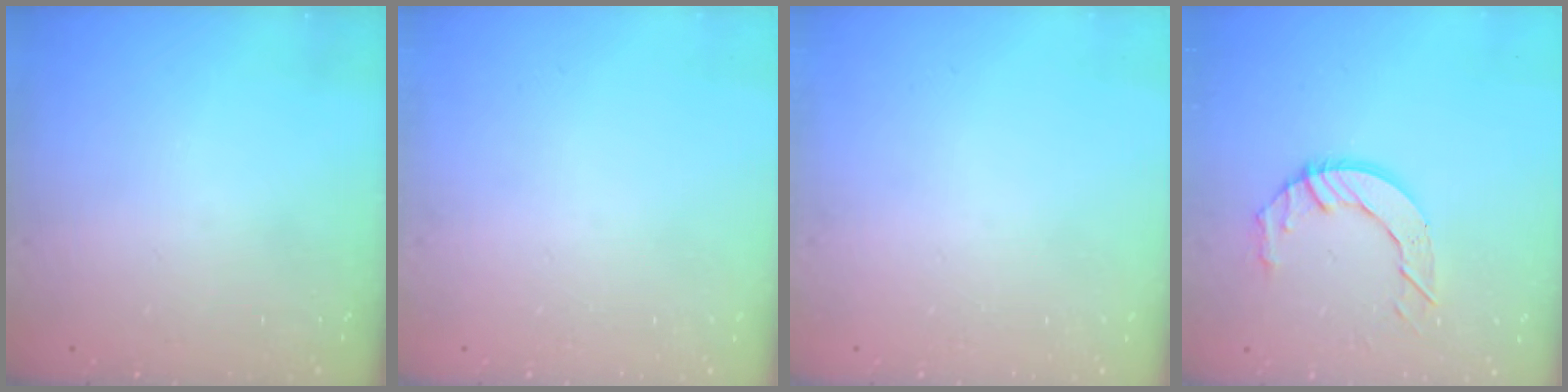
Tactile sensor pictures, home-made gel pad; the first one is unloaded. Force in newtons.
{"total": 0.0}
{"total": 0.0}
{"total": 8.1, "press": 8.0, "slide": 0.4}